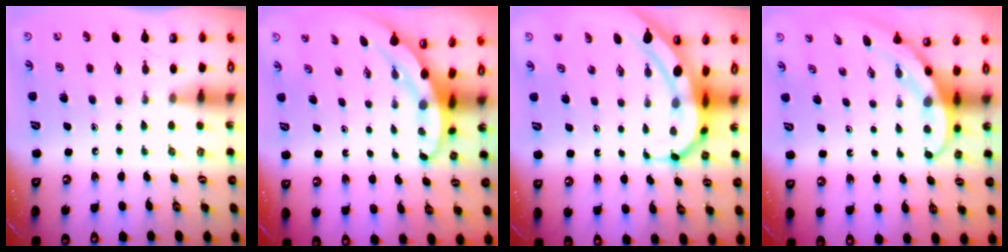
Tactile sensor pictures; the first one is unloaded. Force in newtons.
{"total": 3.8, "press": 3.7, "slide": 0.5}
{"total": 7.1, "press": 7.1, "slide": 0.8}
{"total": 3.7, "press": 3.7, "slide": 0.3}